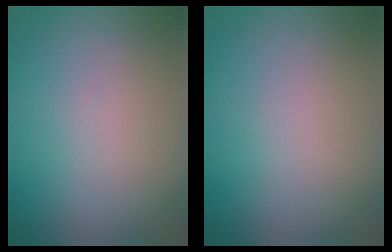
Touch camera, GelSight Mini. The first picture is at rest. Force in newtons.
{"total": 0.0}